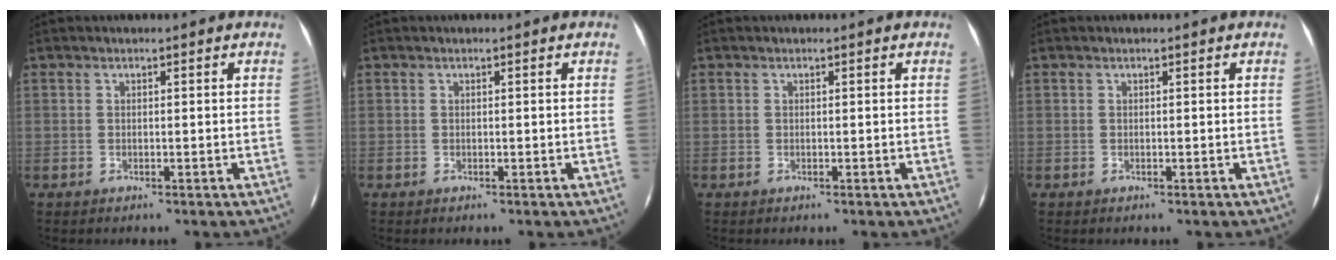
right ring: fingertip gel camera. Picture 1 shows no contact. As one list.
[{"total": 0.0}, {"total": 0.0}, {"total": 0.0}]